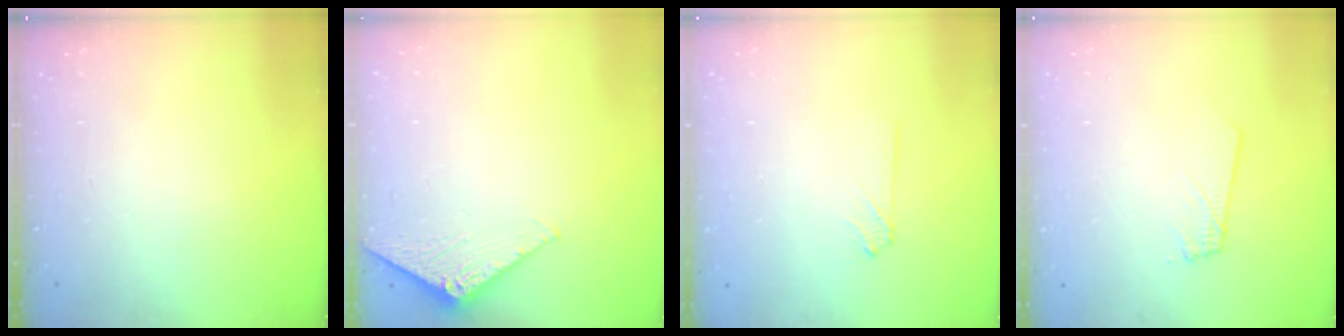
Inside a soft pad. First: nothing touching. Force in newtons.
{"total": 2.4, "press": 2.4, "slide": 0.2}
{"total": 0.8, "press": 0.8, "slide": 0.0}
{"total": 2.0, "press": 2.0, "slide": 0.1}